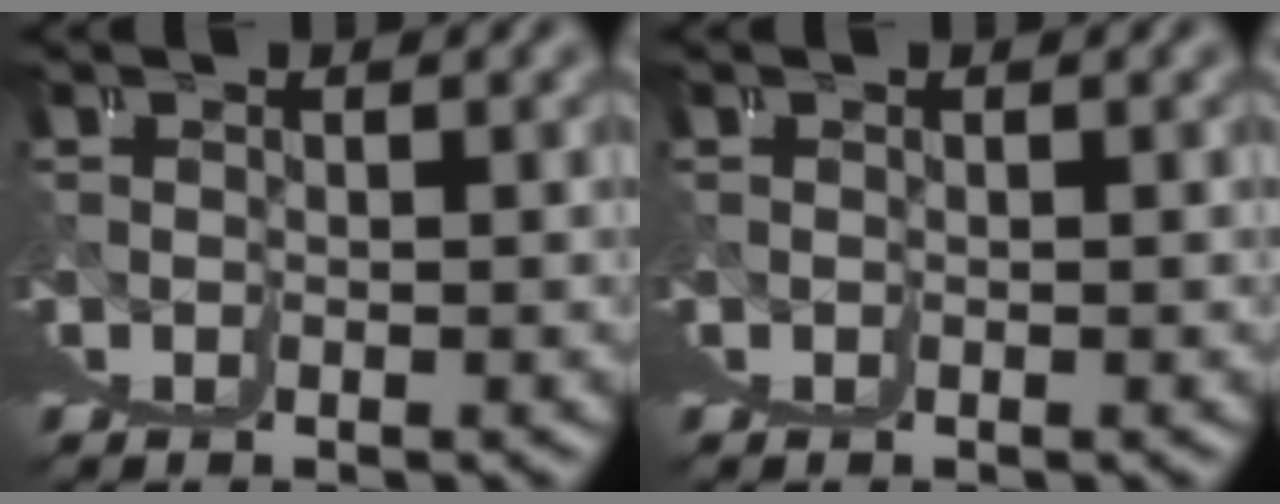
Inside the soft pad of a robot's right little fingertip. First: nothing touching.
{"total": 0.0}